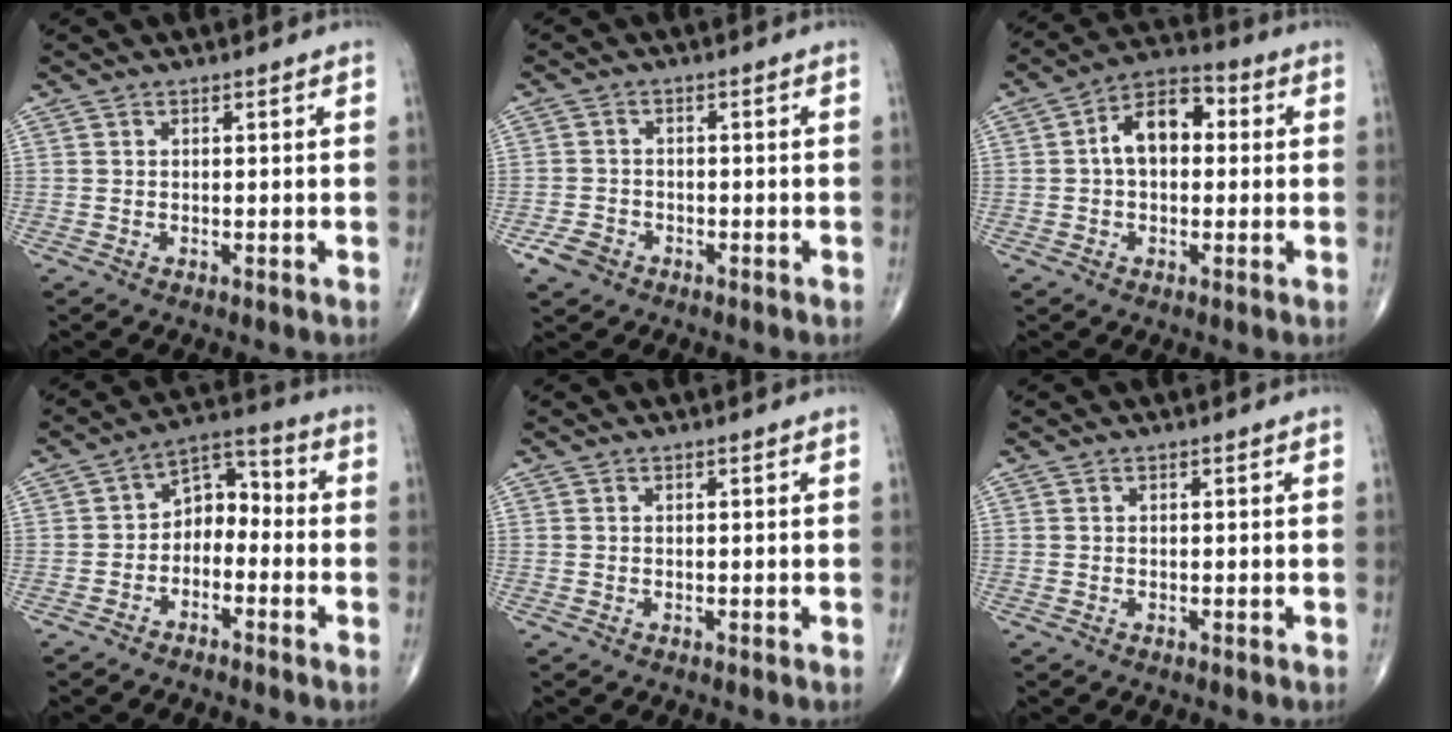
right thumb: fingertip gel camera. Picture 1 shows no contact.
{"total": 3.6, "force": [-2.1, 2.6, 1.3], "torque": [-0.021, 0.012, -0.035]}
{"total": 10.0, "force": [1.0, 6.3, 7.7], "torque": [-0.112, 0.031, 0.005]}
{"total": 7.4, "force": [-2.2, 5.2, 4.8], "torque": [-0.048, 0.049, -0.053]}
{"total": 0.0}
{"total": 0.0}